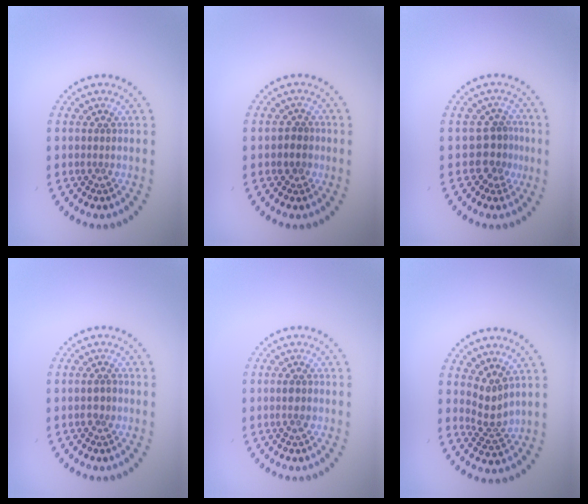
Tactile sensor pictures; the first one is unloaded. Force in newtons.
{"total": 1.4, "press": 1.1, "slide": 0.8}
{"total": 2.1, "press": 1.7, "slide": 1.3}
{"total": 1.1, "press": 1.1, "slide": 0.2}
{"total": 1.1, "press": 1.1, "slide": 0.3}
{"total": 2.3, "press": 1.5, "slide": 1.7}